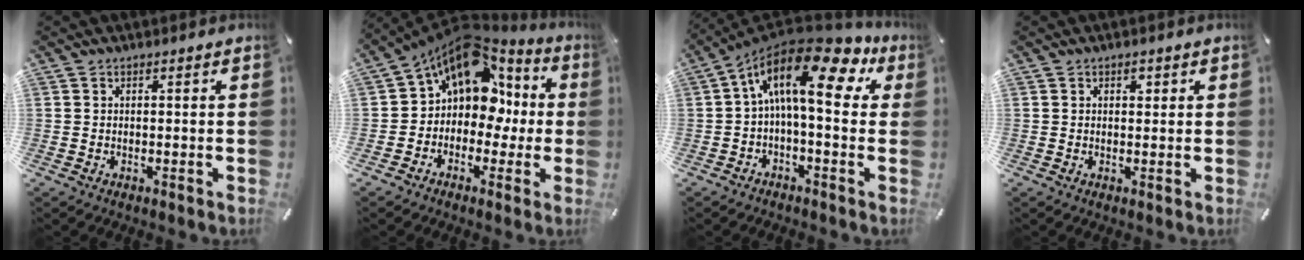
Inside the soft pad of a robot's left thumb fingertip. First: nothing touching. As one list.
[{"total": 14.0, "force": [4.7, 10.3, 8.2], "torque": [-0.144, -0.030, 0.085]}, {"total": 18.3, "force": [5.0, 7.5, 15.9], "torque": [-0.297, -0.039, 0.074]}, {"total": 1.4, "force": [0.7, 0.9, 0.8], "torque": [-0.009, -0.001, 0.011]}]